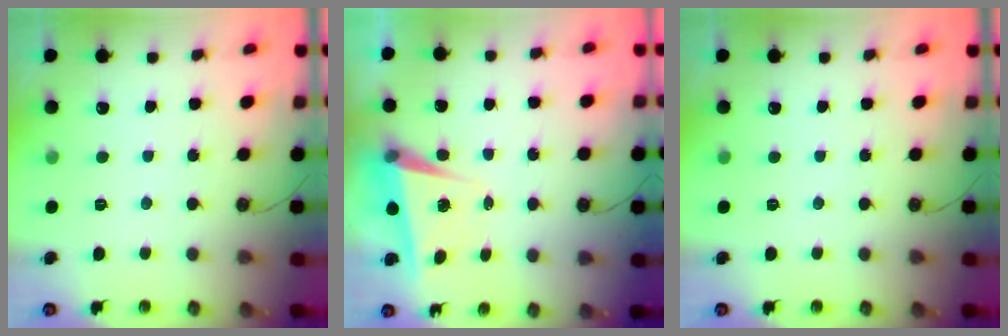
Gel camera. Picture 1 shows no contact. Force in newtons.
{"total": 5.7, "press": 5.1, "slide": 2.6}
{"total": 0.0}